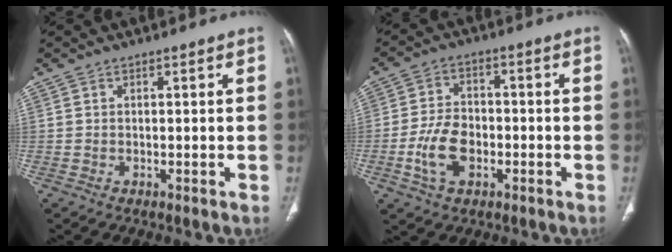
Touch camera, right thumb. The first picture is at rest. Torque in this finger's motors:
{"motor_torque": [-0.01, 0.35, 0.24, 0.57, 0.01]}